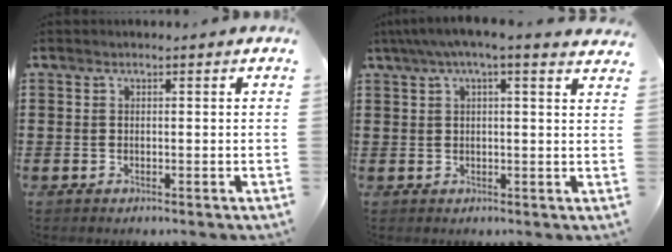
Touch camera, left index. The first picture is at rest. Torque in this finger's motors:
{"motor_torque": [2.14, 0.00, 0.44, 0.21]}